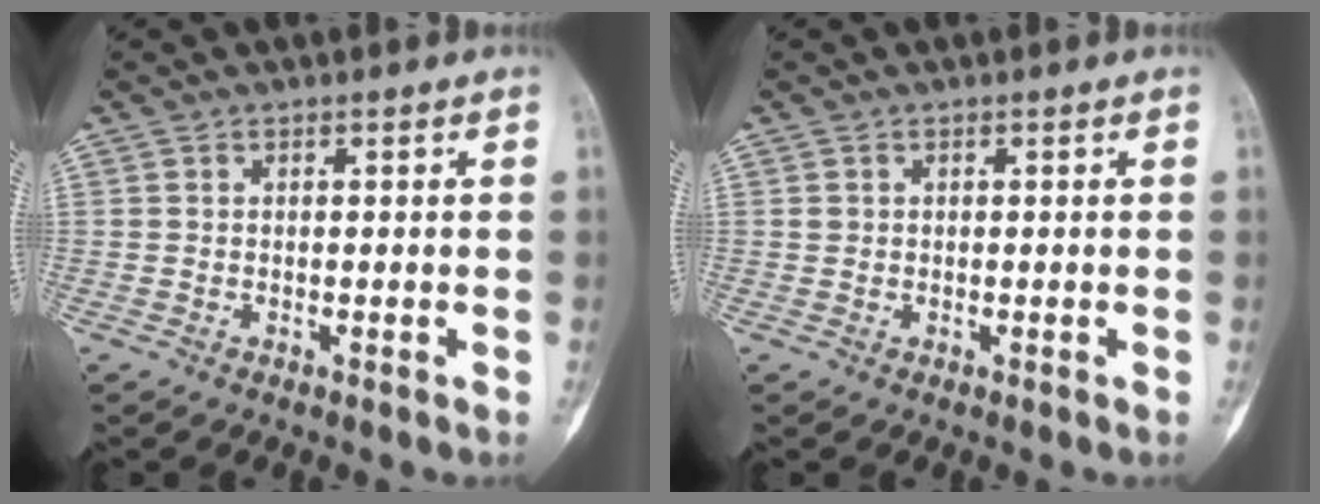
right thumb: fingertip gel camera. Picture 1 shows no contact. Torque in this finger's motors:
{"motor_torque": [0.16, 0.26, 0.13, 0.09, 0.07]}